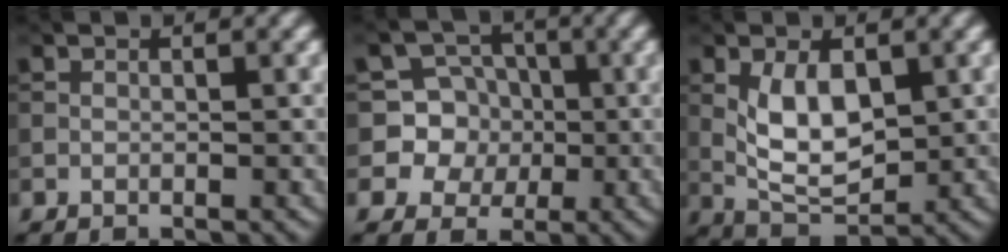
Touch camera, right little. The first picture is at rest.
{"total": 6.9, "force": [0.0, 6.7, 1.7], "torque": [-0.036, 0.025, -0.010]}
{"total": 5.1, "force": [0.3, 2.5, 4.4], "torque": [-0.086, -0.003, 0.008]}